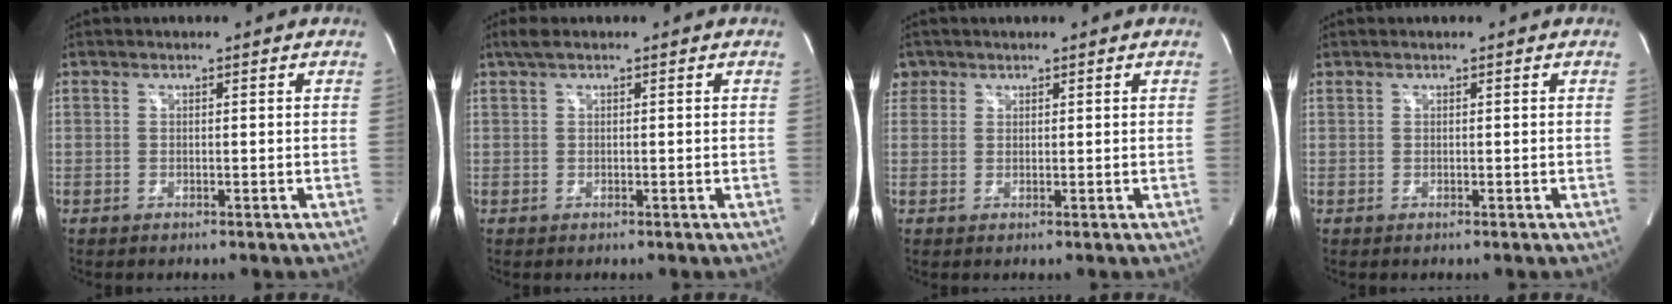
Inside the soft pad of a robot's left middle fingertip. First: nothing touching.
{"total": 1.8, "force": [1.3, 0.2, 1.3], "torque": [-0.034, 0.020, 0.024]}
{"total": 2.7, "force": [1.5, 2.2, 0.1], "torque": [0.005, 0.012, 0.026]}
{"total": 0.0}